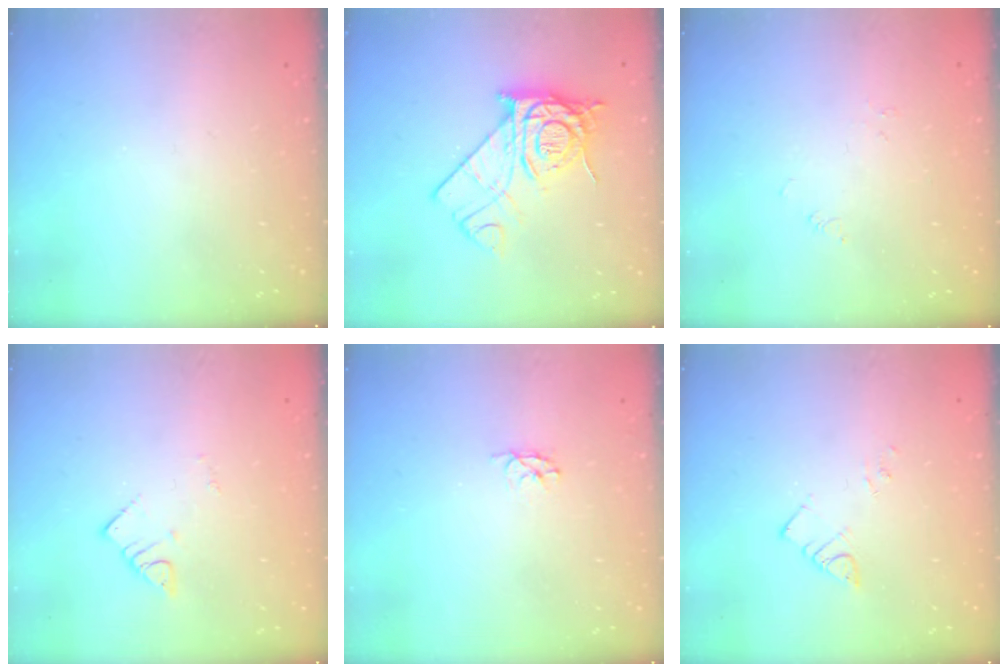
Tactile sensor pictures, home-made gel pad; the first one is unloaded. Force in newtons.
{"total": 14.2, "press": 14.1, "slide": 1.1}
{"total": 0.0}
{"total": 2.7, "press": 2.7, "slide": 0.1}
{"total": 2.9, "press": 2.9, "slide": 0.3}
{"total": 3.2, "press": 3.2, "slide": 0.4}